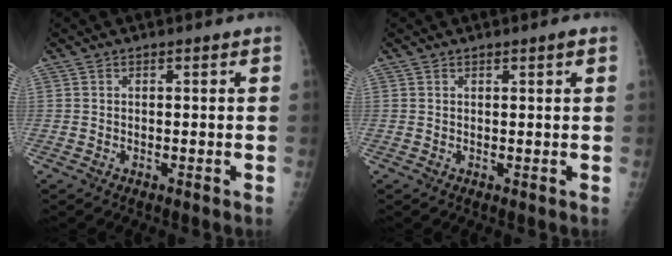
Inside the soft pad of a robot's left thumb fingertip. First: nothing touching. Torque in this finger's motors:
{"motor_torque": [0.04, 0.20, -0.18, 0.02, 0.00]}